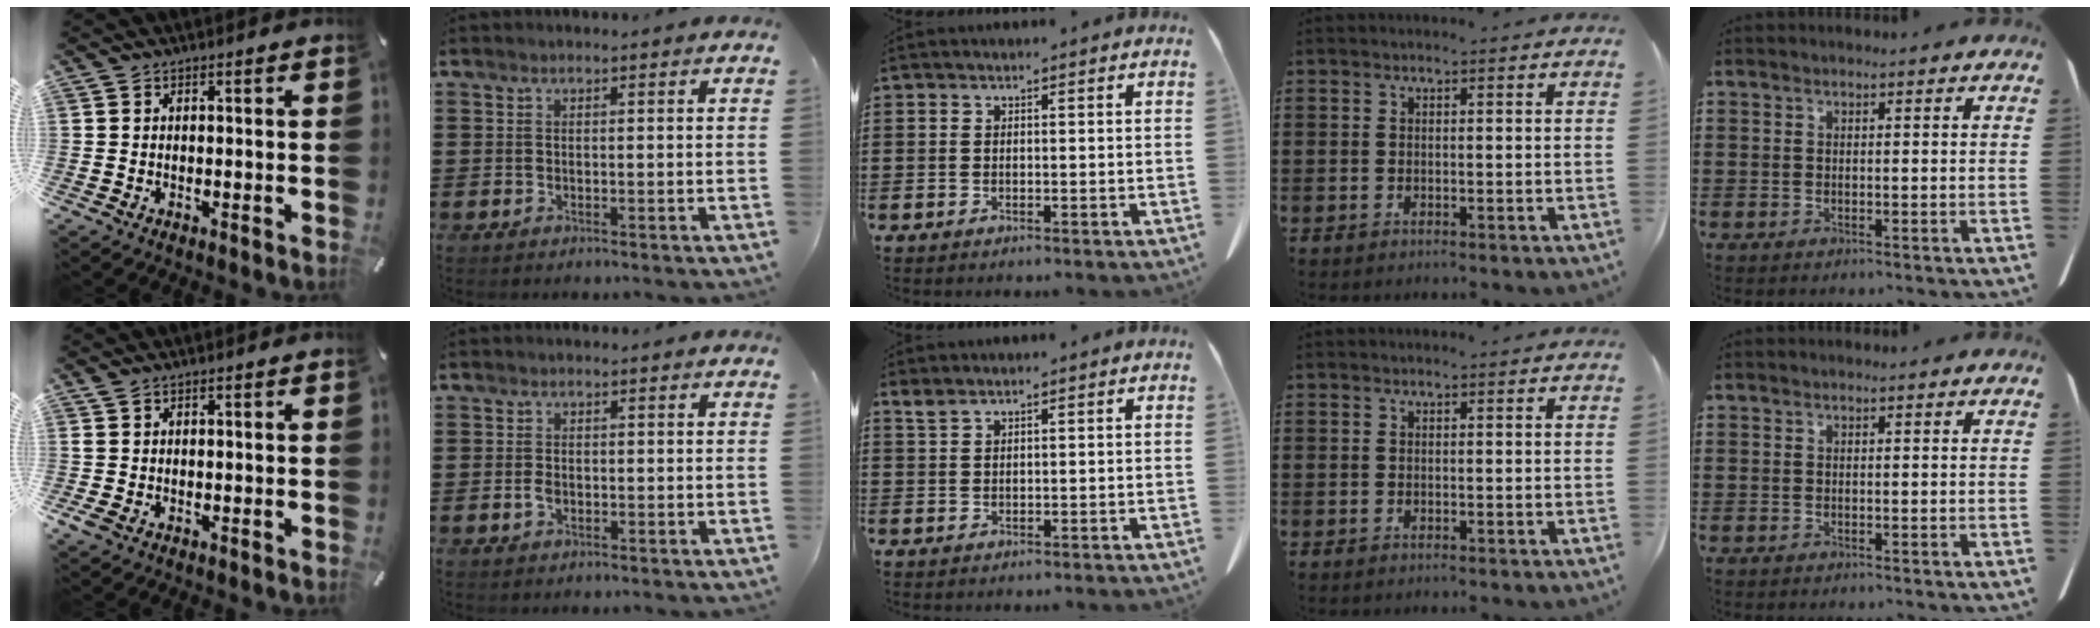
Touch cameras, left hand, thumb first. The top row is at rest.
{"thumb": {"total": 1.7, "force": [0.0, 1.1, 1.3], "torque": [-0.031, 0.001, -0.002]}, "index": {"total": 1.5, "force": [-0.5, 0.9, 1.1], "torque": [-0.030, -0.003, -0.011]}, "middle": {"total": 1.5, "force": [1.2, 0.2, 1.0], "torque": [-0.023, -0.002, 0.023]}}